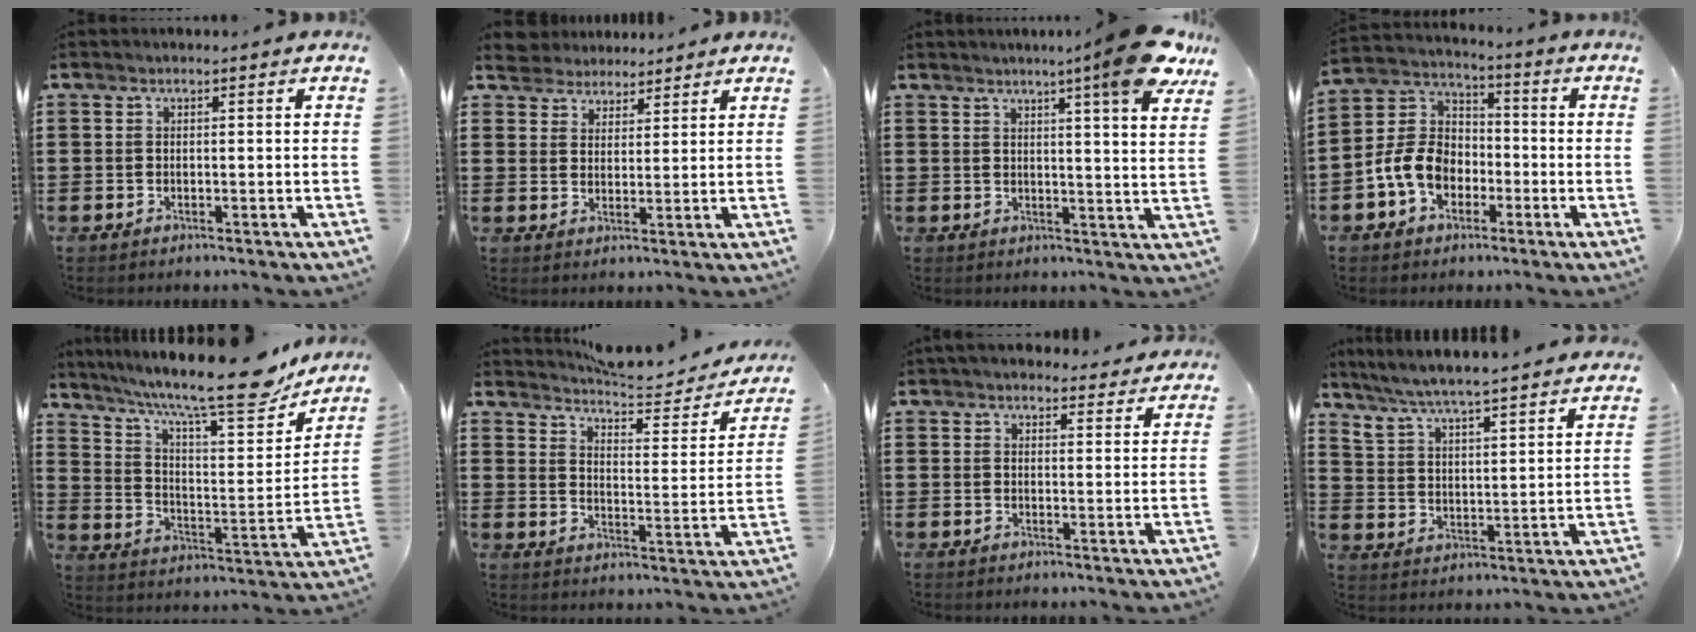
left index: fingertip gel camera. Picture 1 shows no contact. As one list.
[{"total": 4.0, "force": [3.7, 1.6, -0.5], "torque": [-0.011, -0.006, 0.069]}, {"total": 10.1, "force": [7.4, -0.4, 6.9], "torque": [-0.113, -0.033, 0.119]}, {"total": 8.5, "force": [-3.0, 6.4, 4.7], "torque": [-0.139, 0.009, -0.068]}, {"total": 13.3, "force": [10.4, 1.9, 7.9], "torque": [-0.149, -0.073, 0.168]}, {"total": 4.9, "force": [4.7, 0.5, 1.3], "torque": [-0.042, -0.032, 0.075]}, {"total": 3.7, "force": [3.5, 0.9, 0.7], "torque": [-0.016, -0.010, 0.064]}, {"total": 5.4, "force": [5.2, -0.6, 1.1], "torque": [-0.046, -0.039, 0.087]}]